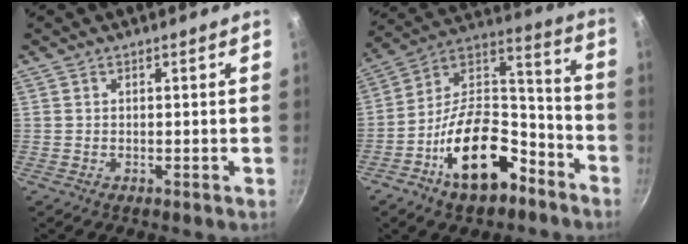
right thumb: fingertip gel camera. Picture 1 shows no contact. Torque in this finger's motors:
{"motor_torque": [0.29, 0.51, 1.32, -1.45, 0.53]}